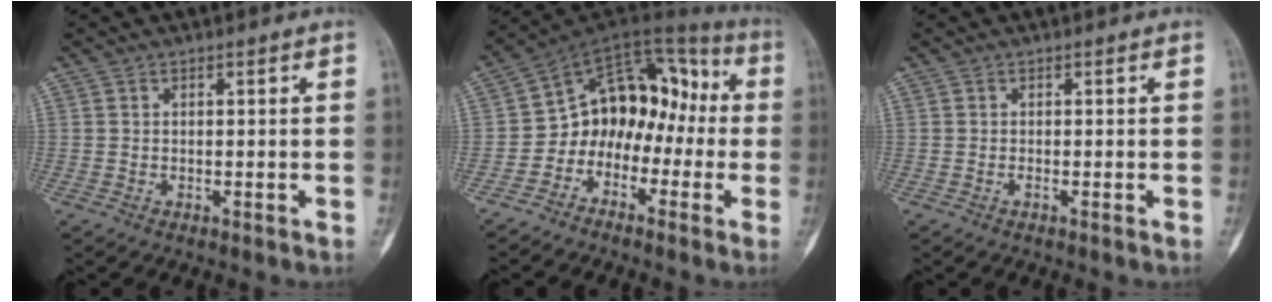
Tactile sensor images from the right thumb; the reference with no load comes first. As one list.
[{"total": 14.4, "force": [-3.3, 10.8, 9.0], "torque": [-0.080, 0.092, -0.071]}, {"total": 0.6, "force": [-0.3, 0.0, 0.5], "torque": [-0.007, -0.001, -0.006]}]